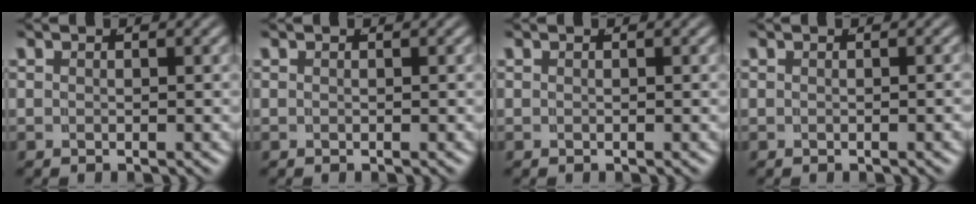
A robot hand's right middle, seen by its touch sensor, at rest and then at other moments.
{"total": 0.0}
{"total": 0.0}
{"total": 0.0}